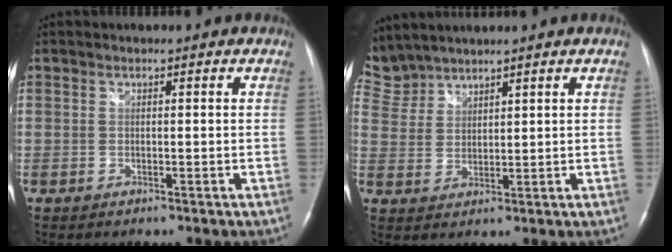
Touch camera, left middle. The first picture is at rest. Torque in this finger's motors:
{"motor_torque": [-0.14, -0.39, 0.00, 0.05]}